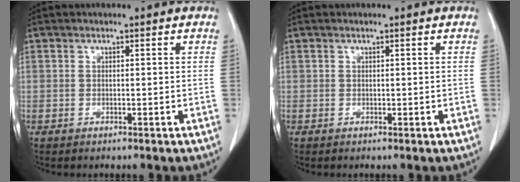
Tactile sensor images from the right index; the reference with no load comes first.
{"total": 0.0}